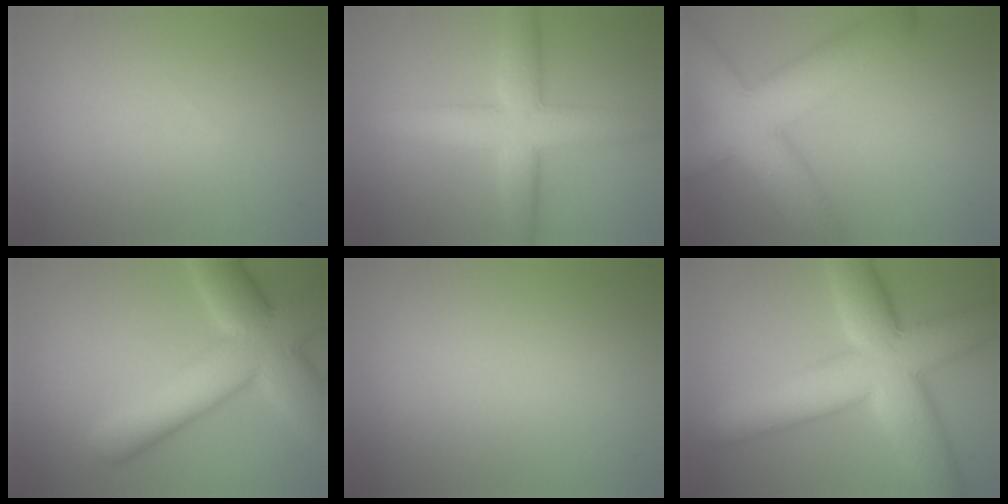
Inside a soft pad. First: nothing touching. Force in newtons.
{"total": 6.6, "press": 6.6, "slide": 0.1}
{"total": 10.1, "press": 10.1, "slide": 0.5}
{"total": 10.7, "press": 10.7, "slide": 0.8}
{"total": 0.0}
{"total": 11.8, "press": 11.8, "slide": 0.7}